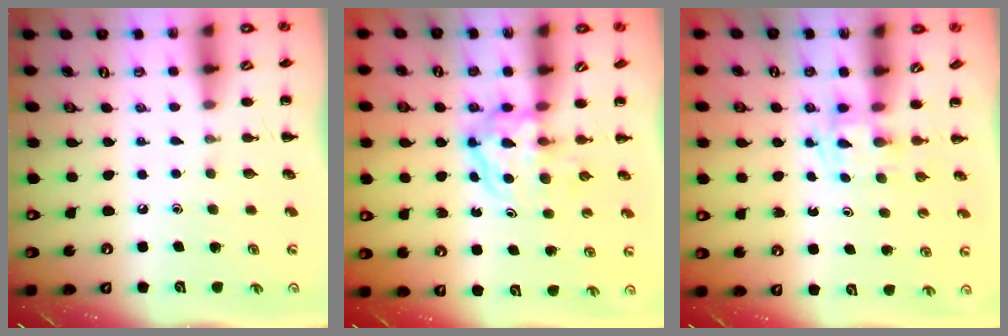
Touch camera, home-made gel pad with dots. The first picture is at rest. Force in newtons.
{"total": 3.8, "press": 3.8, "slide": 0.5}
{"total": 2.5, "press": 2.1, "slide": 1.2}